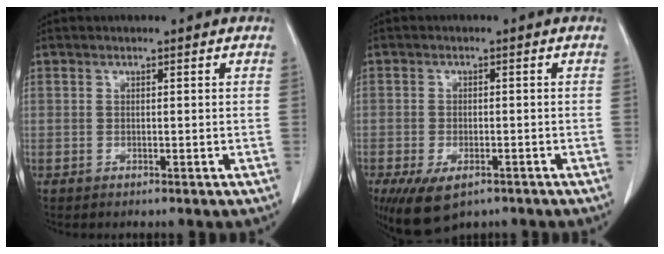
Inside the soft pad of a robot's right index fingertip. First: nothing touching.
{"total": 7.4, "force": [-4.6, 3.5, 4.6], "torque": [-0.078, -0.009, -0.070]}